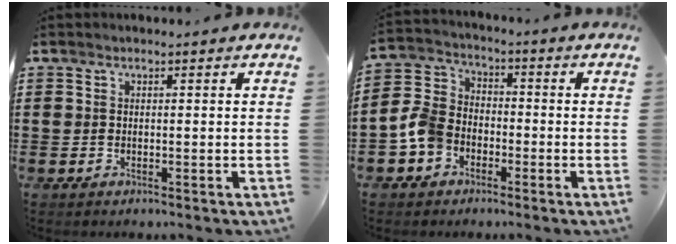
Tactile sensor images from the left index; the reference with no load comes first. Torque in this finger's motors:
{"motor_torque": [0.68, -0.07, 0.30, 0.09]}